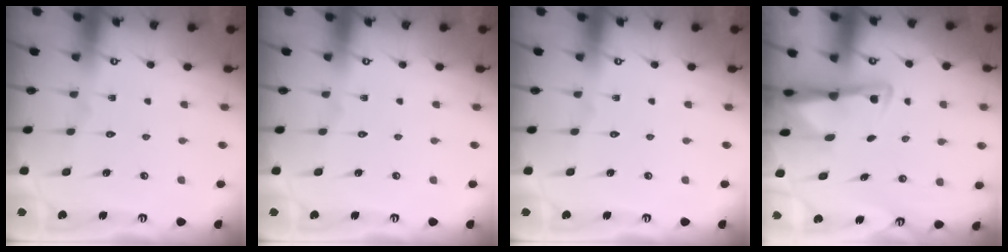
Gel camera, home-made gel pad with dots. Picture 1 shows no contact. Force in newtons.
{"total": 0.0}
{"total": 0.0}
{"total": 2.9, "press": 2.8, "slide": 0.5}